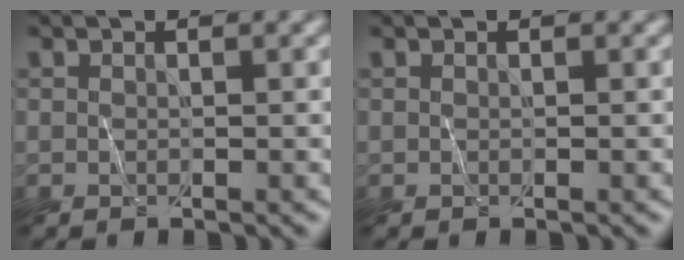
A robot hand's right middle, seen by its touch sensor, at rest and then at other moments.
{"total": 0.0}